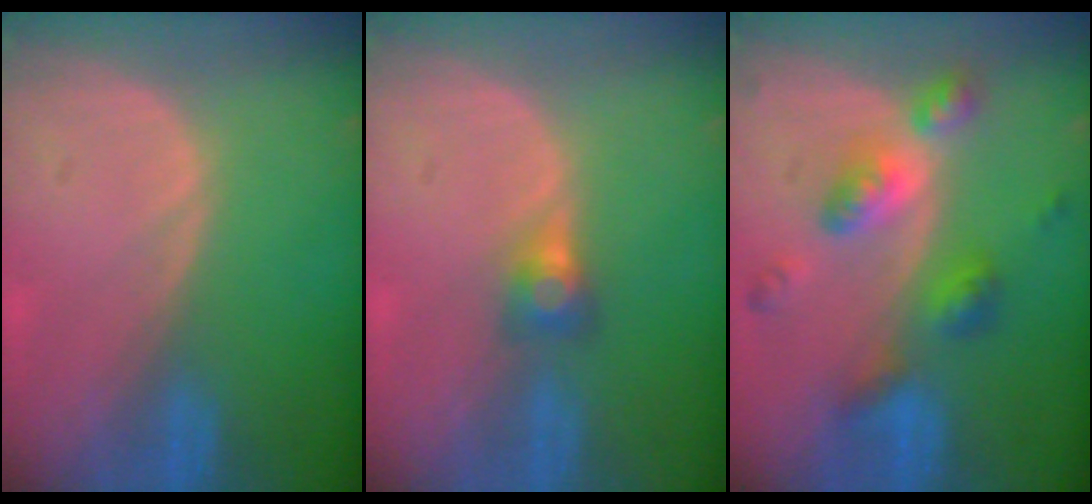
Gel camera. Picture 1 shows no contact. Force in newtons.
{"total": 2.7, "press": 2.5, "slide": 0.9}
{"total": 7.5, "press": 7.5, "slide": 0.6}